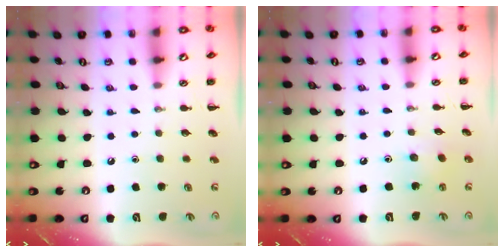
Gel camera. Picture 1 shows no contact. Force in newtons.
{"total": 4.2, "press": 4.0, "slide": 1.2}